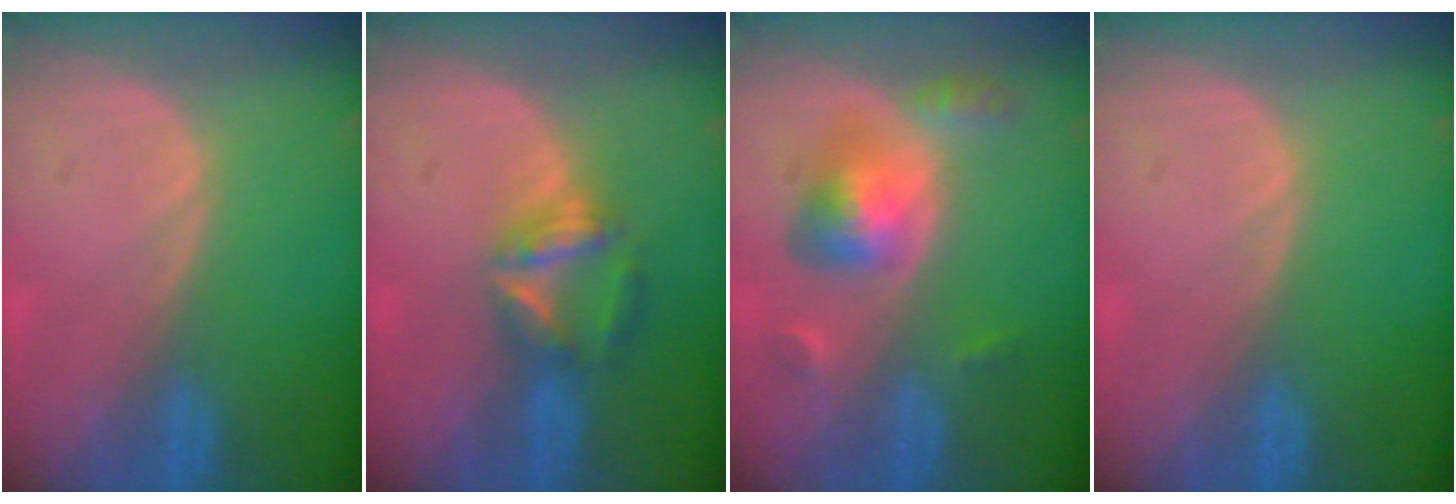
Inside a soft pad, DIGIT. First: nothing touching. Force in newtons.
{"total": 5.8, "press": 5.4, "slide": 2.3}
{"total": 6.1, "press": 5.7, "slide": 2.2}
{"total": 0.0}